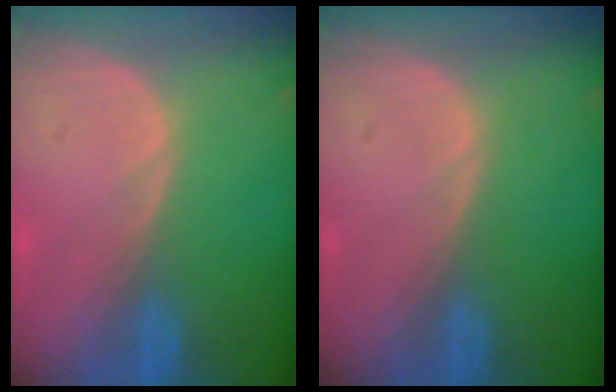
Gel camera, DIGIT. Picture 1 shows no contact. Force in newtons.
{"total": 0.0}